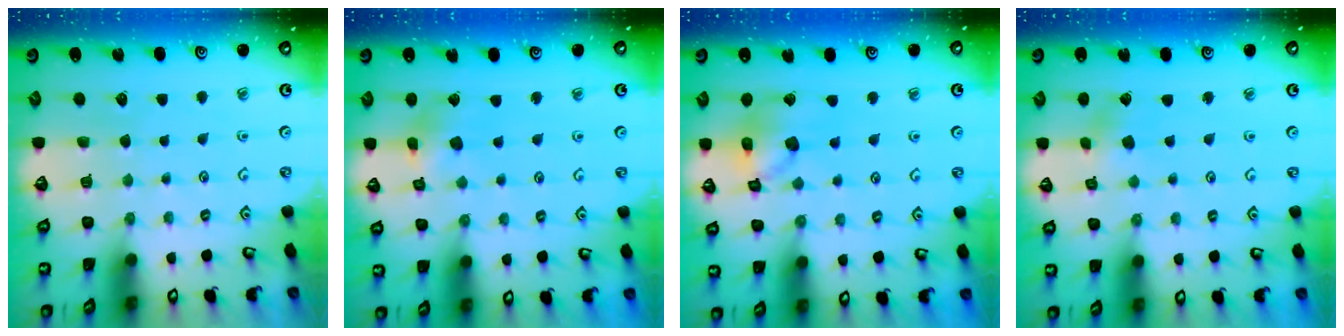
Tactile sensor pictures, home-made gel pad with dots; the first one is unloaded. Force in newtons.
{"total": 6.3, "press": 6.2, "slide": 0.6}
{"total": 13.8, "press": 13.6, "slide": 2.0}
{"total": 2.5, "press": 2.3, "slide": 0.8}